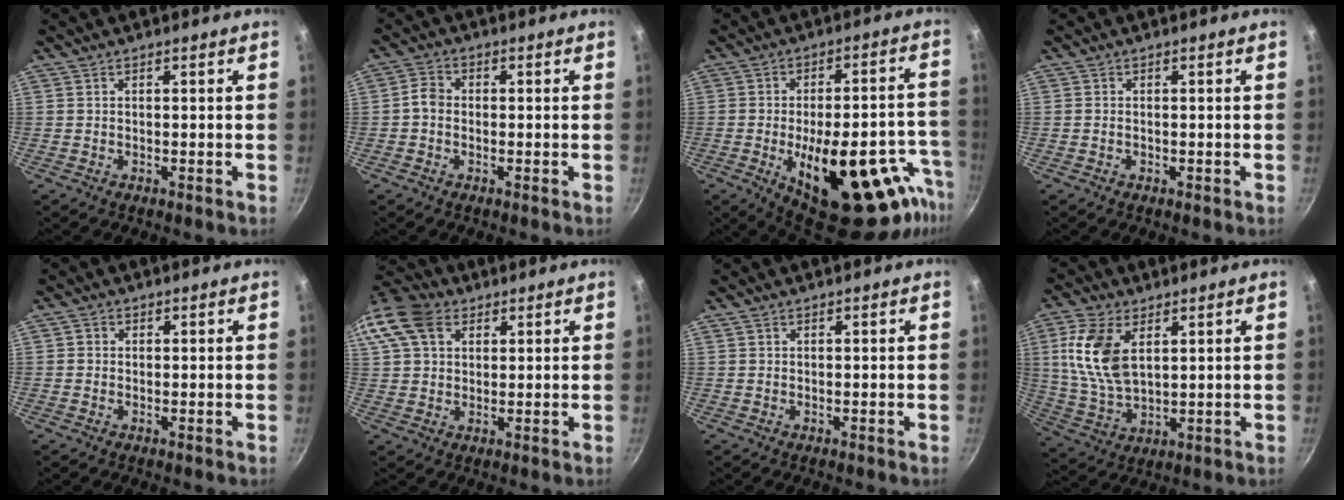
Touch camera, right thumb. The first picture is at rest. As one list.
[{"total": 3.1, "force": [-0.6, 2.5, 1.6], "torque": [-0.028, 0.013, -0.022]}, {"total": 25.4, "force": [-10.2, 10.9, 20.6], "torque": [-0.225, 0.029, -0.126]}, {"total": 0.6, "force": [-0.2, 0.5, 0.3], "torque": [-0.005, 0.001, -0.005]}, {"total": 1.3, "force": [0.2, 1.2, 0.4], "torque": [-0.002, -0.001, -0.001]}, {"total": 15.4, "force": [6.2, 11.3, 8.4], "torque": [-0.182, 0.024, 0.105]}, {"total": 0.5, "force": [0.3, 0.4, 0.1], "torque": [-0.001, 0.000, 0.004]}, {"total": 12.9, "force": [4.0, 7.3, 9.8], "torque": [-0.193, -0.014, 0.087]}]